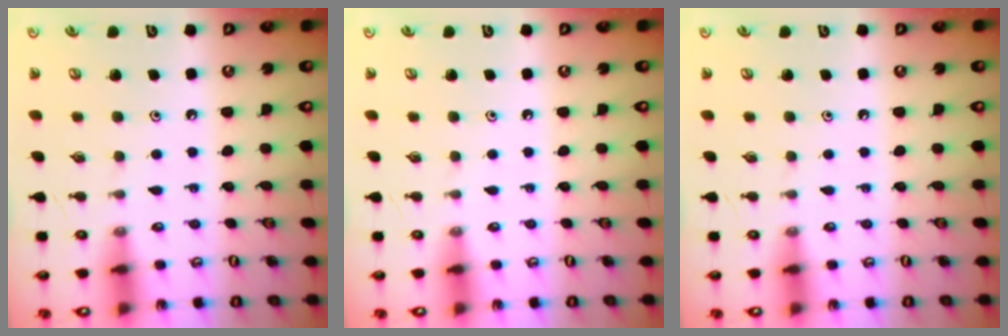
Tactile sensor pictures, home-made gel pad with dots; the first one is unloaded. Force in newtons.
{"total": 0.0}
{"total": 0.0}